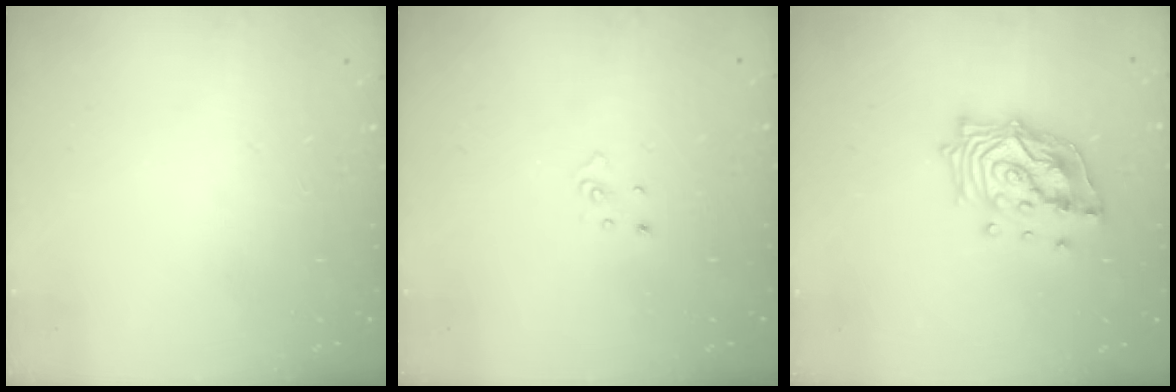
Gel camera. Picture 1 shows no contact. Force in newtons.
{"total": 3.0, "press": 2.9, "slide": 0.3}
{"total": 14.8, "press": 14.7, "slide": 2.0}